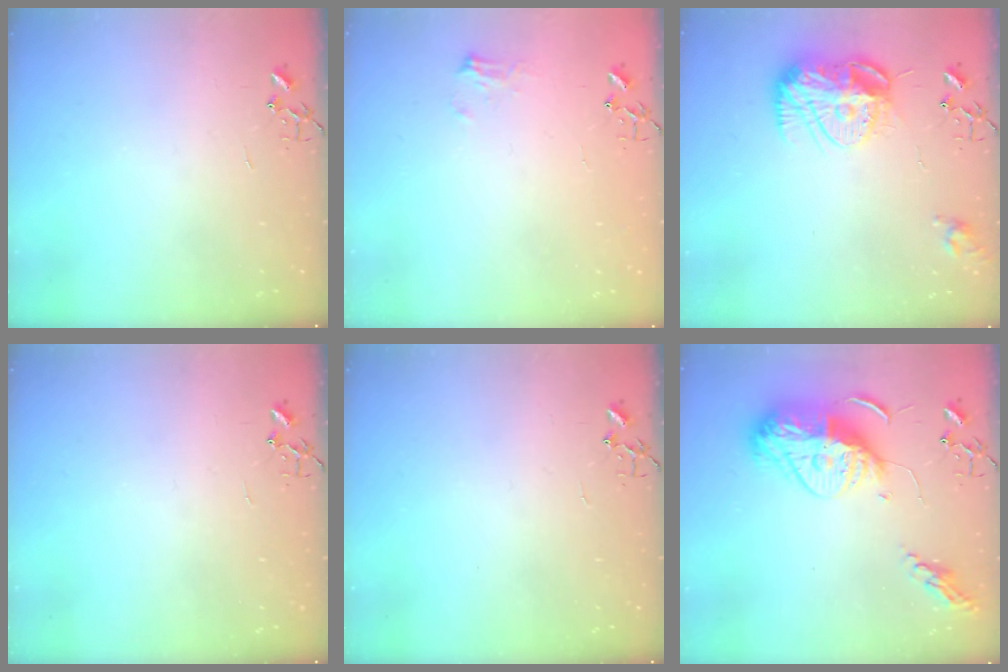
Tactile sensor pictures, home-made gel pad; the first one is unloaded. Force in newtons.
{"total": 7.1, "press": 7.1, "slide": 0.2}
{"total": 14.6, "press": 14.6, "slide": 1.5}
{"total": 0.0}
{"total": 0.0}
{"total": 17.4, "press": 17.3, "slide": 1.9}